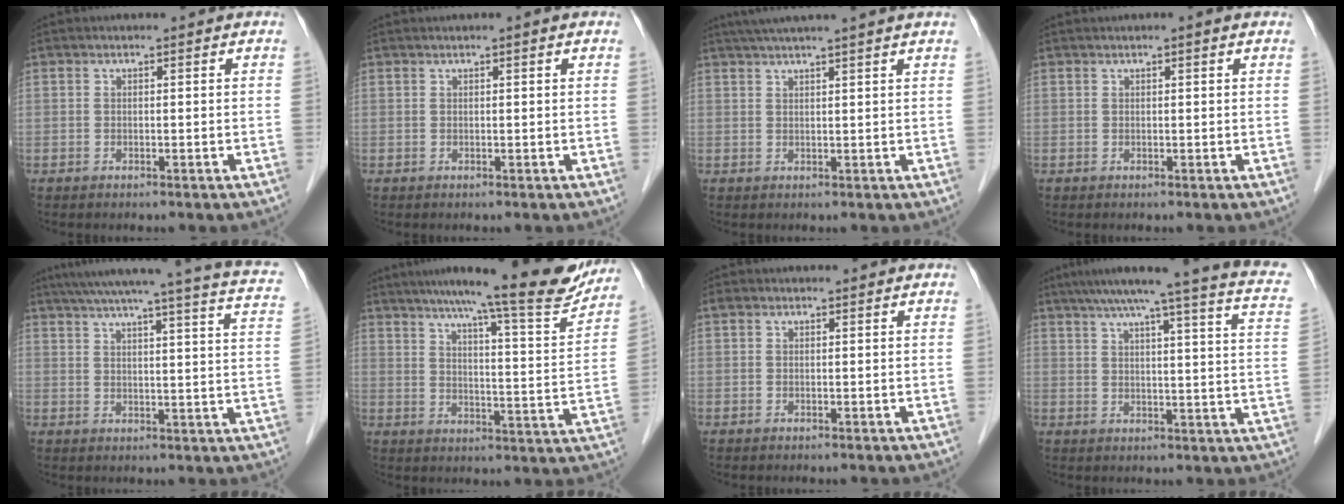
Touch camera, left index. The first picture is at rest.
{"total": 0.6, "force": [0.3, -0.1, 0.5], "torque": [-0.013, 0.001, 0.009]}
{"total": 6.6, "force": [5.3, -1.5, 3.6], "torque": [-0.050, 0.025, 0.078]}
{"total": 0.8, "force": [0.5, -0.1, 0.6], "torque": [-0.014, 0.004, 0.009]}
{"total": 23.6, "force": [19.2, 0.7, 13.7], "torque": [-0.205, -0.005, 0.230]}
{"total": 18.6, "force": [16.3, 1.0, 8.9], "torque": [-0.128, -0.031, 0.212]}
{"total": 0.5, "force": [0.4, 0.4, 0.1], "torque": [-0.011, 0.013, 0.012]}
{"total": 19.5, "force": [14.7, 0.3, 12.8], "torque": [-0.189, -0.002, 0.173]}